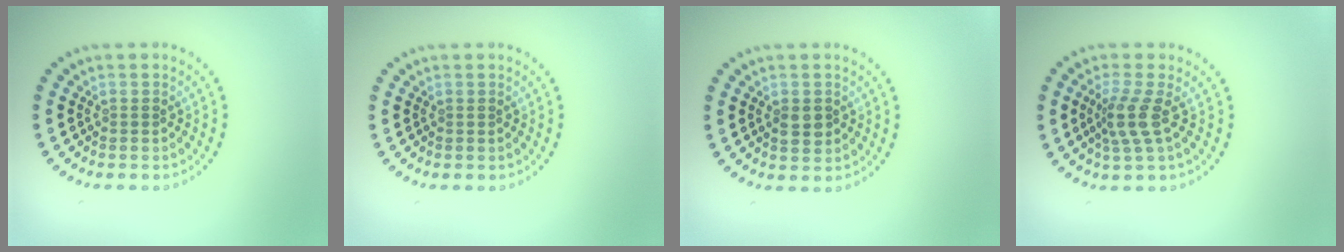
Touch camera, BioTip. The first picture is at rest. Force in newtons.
{"total": 0.0}
{"total": 1.8, "press": 1.8, "slide": 0.2}
{"total": 2.6, "press": 1.9, "slide": 1.7}